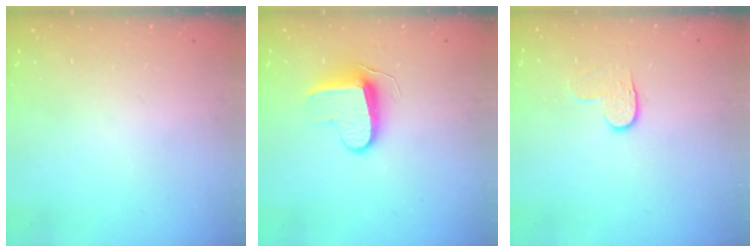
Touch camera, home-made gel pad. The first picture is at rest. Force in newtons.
{"total": 8.8, "press": 8.7, "slide": 0.5}
{"total": 3.6, "press": 3.6, "slide": 0.4}